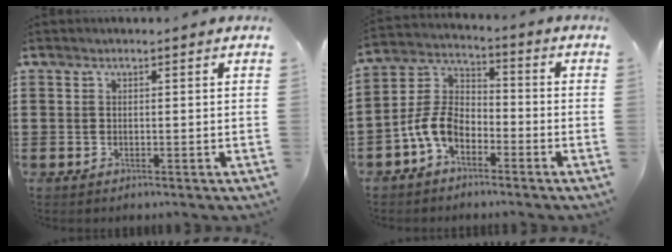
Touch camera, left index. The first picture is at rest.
{"total": 7.5, "force": [-4.1, 4.3, 4.5], "torque": [-0.132, -0.004, -0.091]}